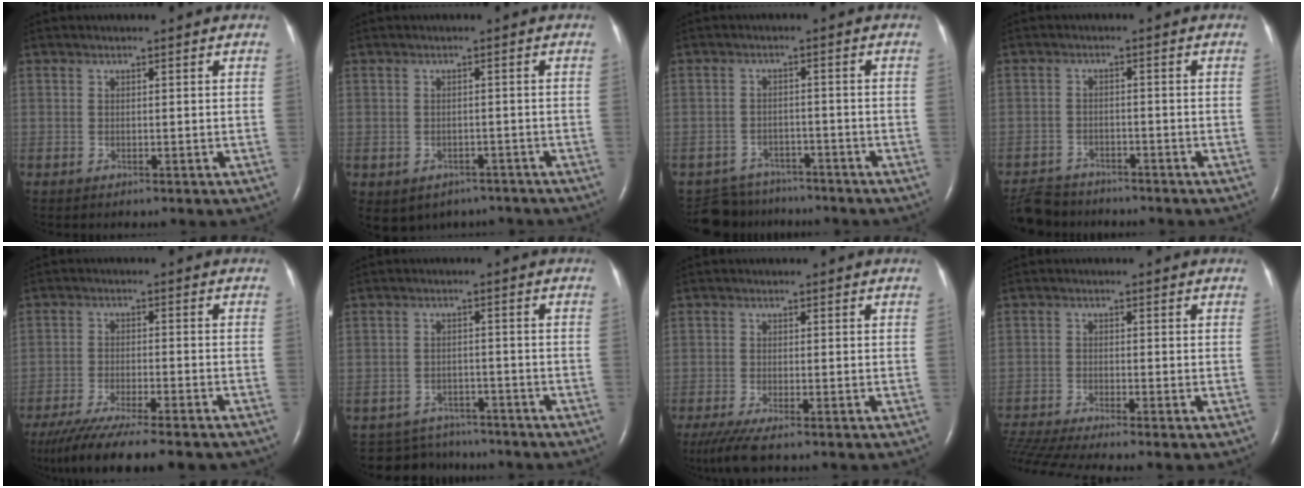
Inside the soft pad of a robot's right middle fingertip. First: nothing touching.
{"total": 7.4, "force": [-5.4, 4.8, 1.4], "torque": [-0.024, 0.011, -0.060]}
{"total": 7.0, "force": [-6.4, 2.8, -0.4], "torque": [0.006, 0.009, -0.092]}
{"total": 6.9, "force": [-6.5, 2.3, 0.8], "torque": [-0.022, -0.007, -0.108]}
{"total": 15.5, "force": [-13.0, 1.4, 8.4], "torque": [-0.141, -0.039, -0.200]}
{"total": 7.6, "force": [-7.1, 2.8, -0.1], "torque": [-0.002, 0.010, -0.097]}
{"total": 4.2, "force": [-3.0, 0.2, 3.0], "torque": [-0.060, -0.015, -0.057]}
{"total": 8.1, "force": [-7.0, -1.1, 3.9], "torque": [-0.081, -0.013, -0.124]}